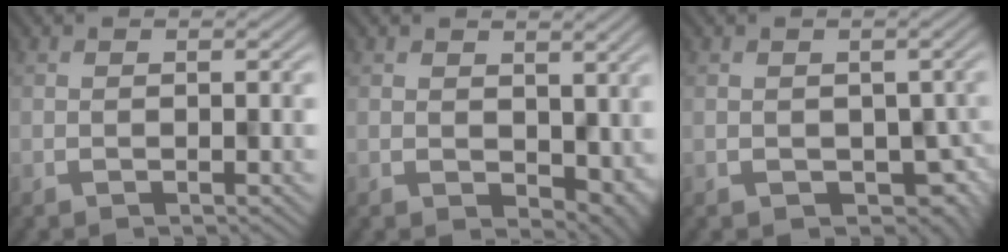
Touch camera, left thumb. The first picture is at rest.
{"total": 2.9, "force": [0.5, 2.3, 1.7], "torque": [-0.020, -0.021, 0.018]}
{"total": 4.2, "force": [-1.8, 3.3, 1.9], "torque": [-0.021, -0.008, -0.009]}